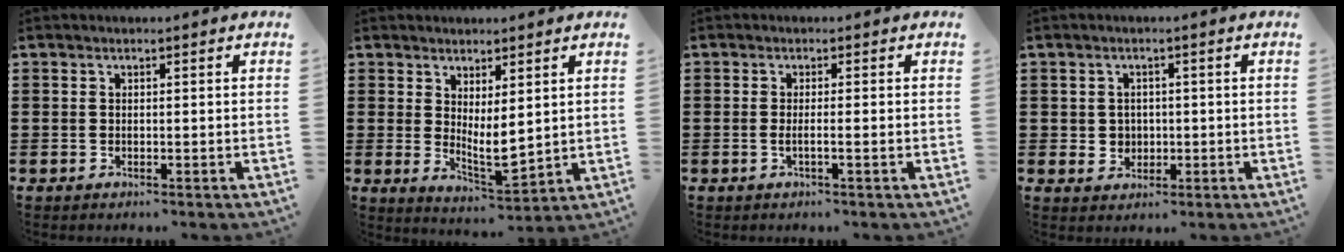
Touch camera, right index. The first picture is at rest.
{"total": 4.6, "force": [1.1, 1.6, 4.2], "torque": [-0.086, -0.012, 0.021]}
{"total": 1.7, "force": [-0.5, -0.2, 1.6], "torque": [-0.034, -0.007, -0.014]}
{"total": 2.2, "force": [0.0, 2.1, 0.6], "torque": [-0.021, 0.008, -0.003]}